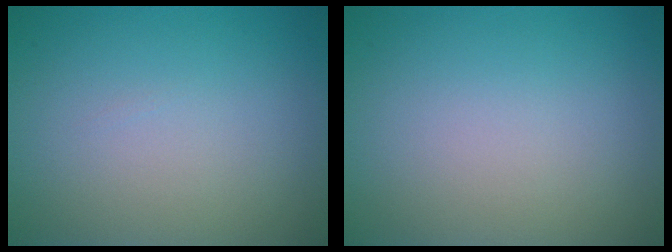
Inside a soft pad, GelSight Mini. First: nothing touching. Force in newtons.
{"total": 0.0}